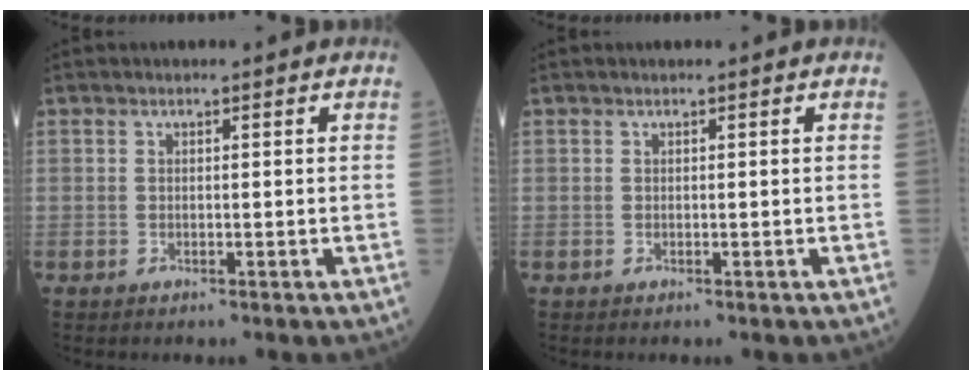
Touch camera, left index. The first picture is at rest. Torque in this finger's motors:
{"motor_torque": [0.00, 0.00, 0.00, 0.00]}